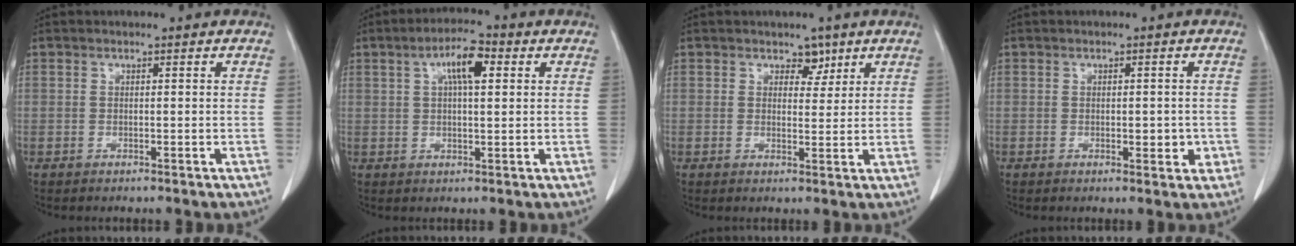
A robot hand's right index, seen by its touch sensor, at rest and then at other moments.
{"total": 7.0, "force": [2.4, 2.2, 6.2], "torque": [-0.115, 0.015, 0.041]}
{"total": 3.5, "force": [2.1, 2.3, 1.7], "torque": [-0.025, 0.005, 0.038]}
{"total": 3.6, "force": [-0.7, 1.8, 3.1], "torque": [-0.040, 0.002, -0.003]}